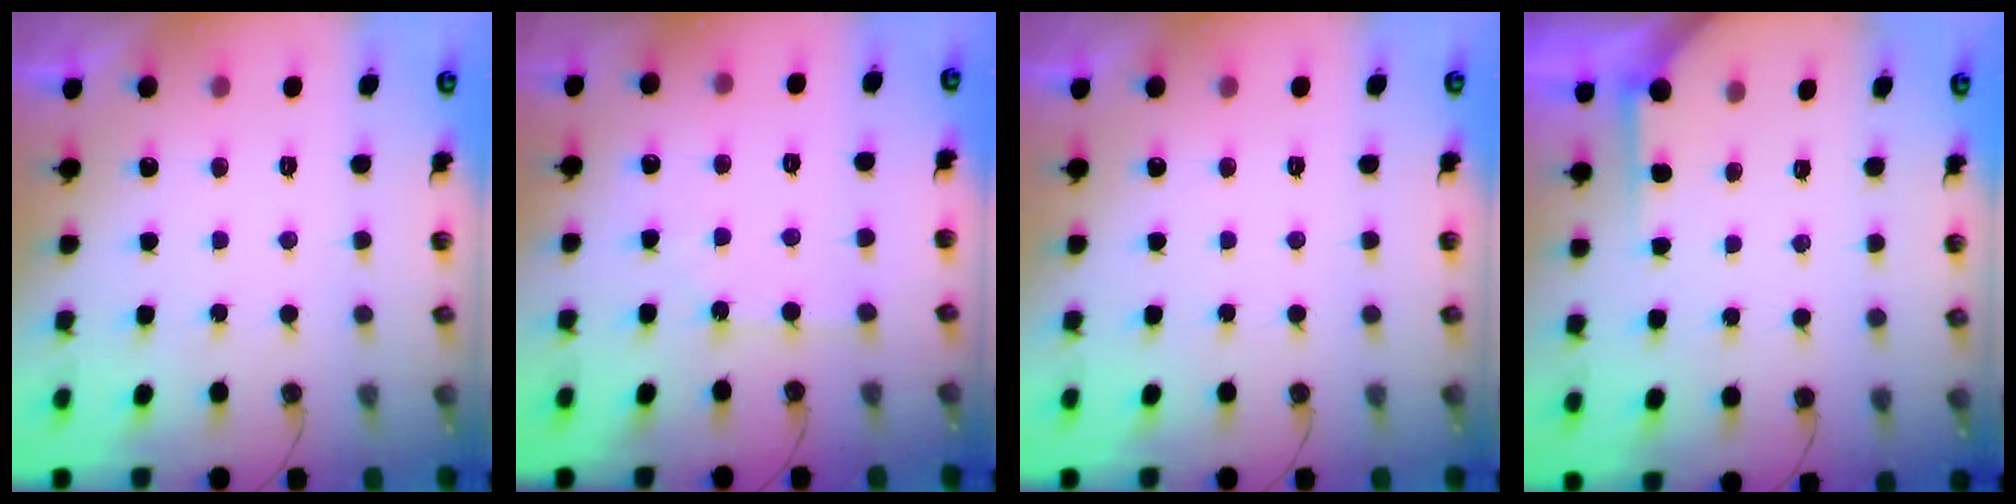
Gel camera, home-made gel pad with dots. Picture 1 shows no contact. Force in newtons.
{"total": 1.7, "press": 1.7, "slide": 0.3}
{"total": 0.0}
{"total": 2.3, "press": 2.3, "slide": 0.3}